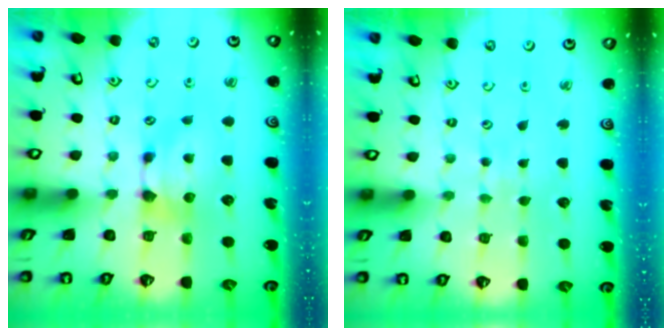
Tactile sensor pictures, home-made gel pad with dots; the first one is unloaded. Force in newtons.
{"total": 5.2, "press": 5.2, "slide": 0.3}